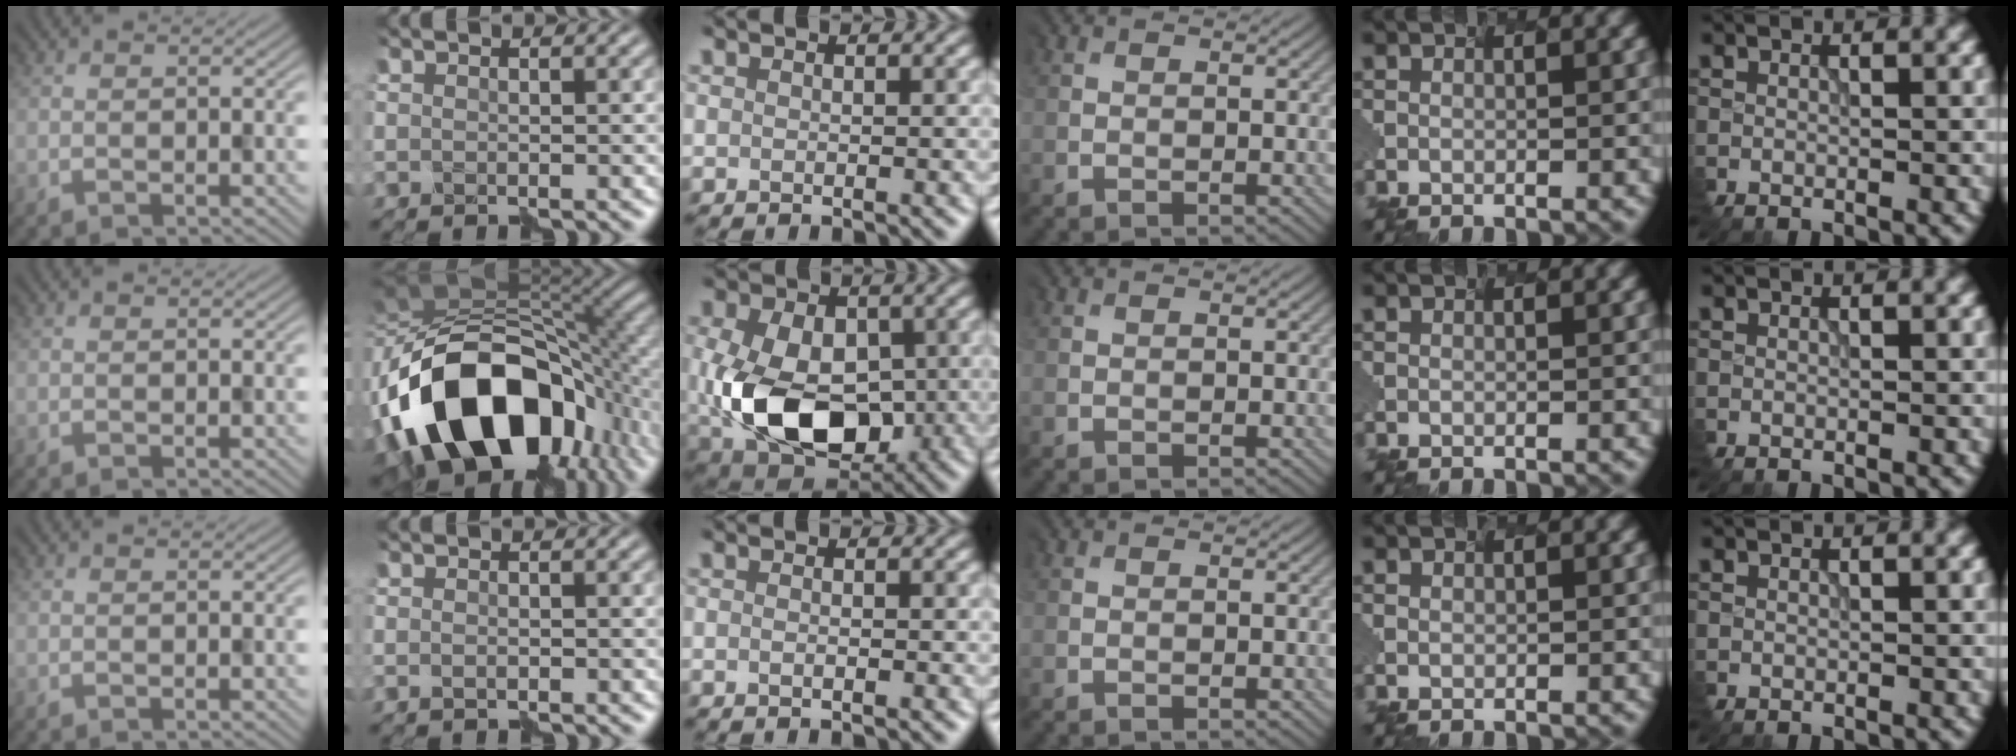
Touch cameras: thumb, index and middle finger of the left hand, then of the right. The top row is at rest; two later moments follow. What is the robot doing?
{"motion": "assemble", "object": "hinged jar"}